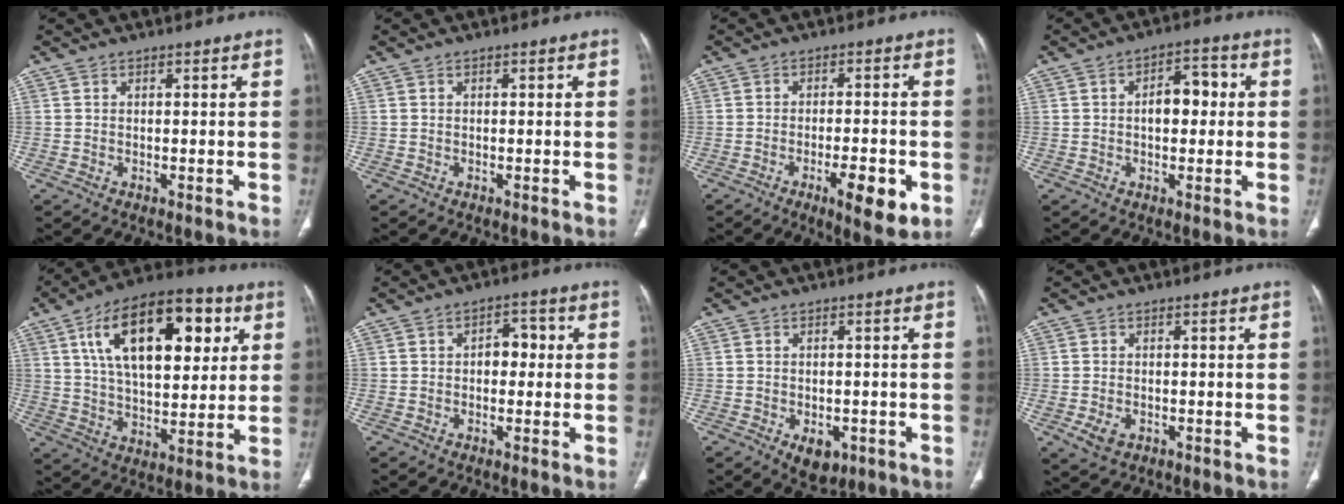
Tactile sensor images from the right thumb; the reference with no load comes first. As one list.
[{"total": 0.0}, {"total": 8.6, "force": [-3.4, 2.5, 7.5], "torque": [-0.109, 0.002, -0.046]}, {"total": 7.0, "force": [0.4, 4.2, 5.6], "torque": [-0.065, 0.021, 0.001]}, {"total": 23.5, "force": [8.1, 11.9, 18.6], "torque": [-0.272, -0.003, 0.129]}, {"total": 4.4, "force": [0.1, 3.1, 3.2], "torque": [-0.026, 0.016, -0.004]}, {"total": 5.1, "force": [-2.1, 3.3, 3.3], "torque": [-0.035, 0.006, -0.019]}, {"total": 3.3, "force": [-1.1, 2.3, 2.1], "torque": [-0.039, 0.001, -0.011]}]